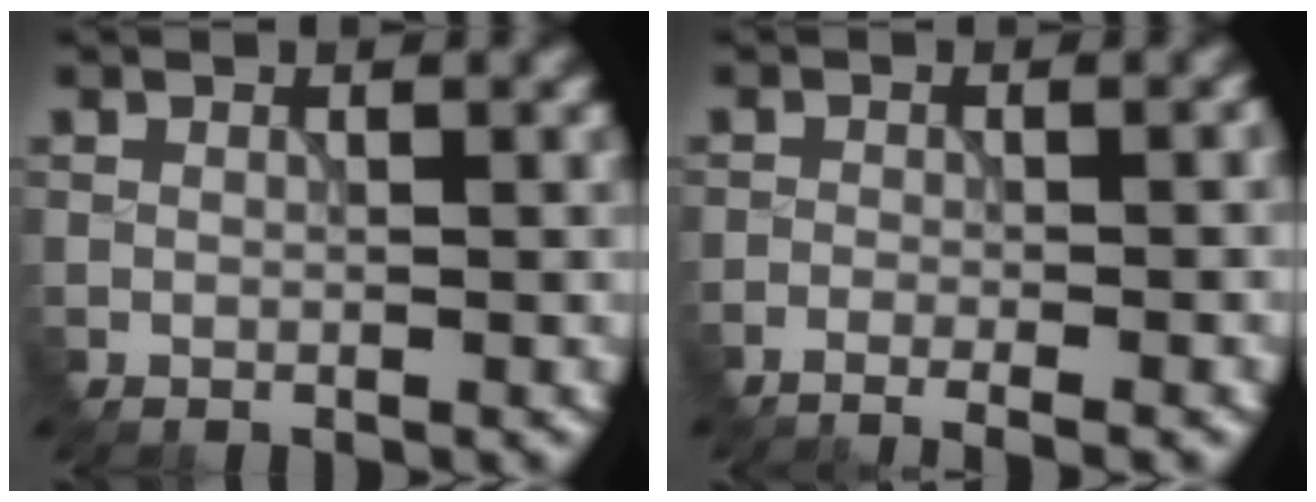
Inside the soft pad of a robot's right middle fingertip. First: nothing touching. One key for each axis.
{"total": 3.7, "fx": -1.9, "fy": 1.2, "fz": 3.0, "tx": -0.005, "ty": 0.006, "tz": -0.034}